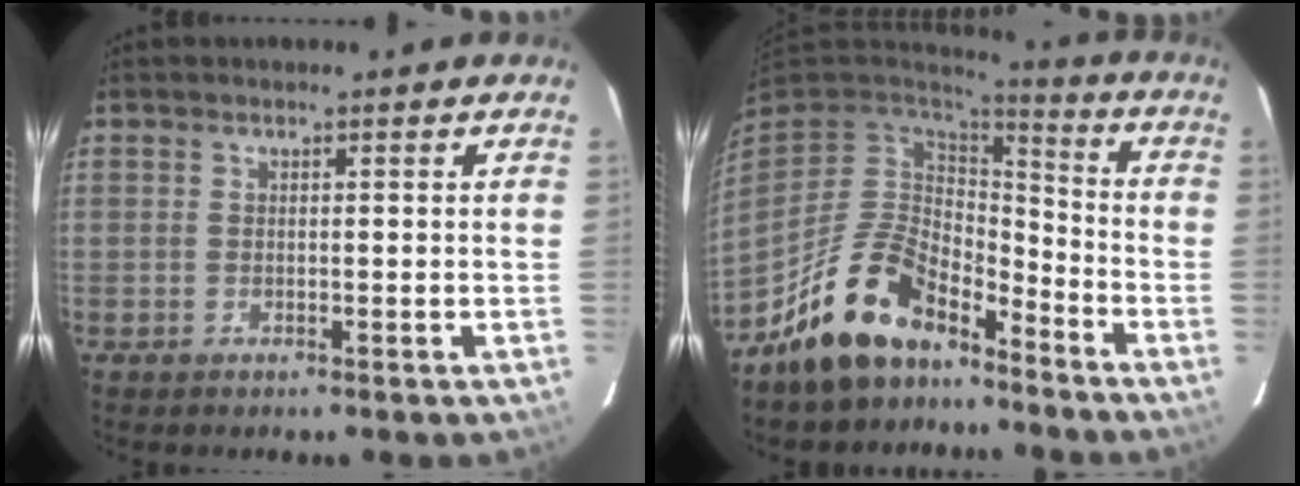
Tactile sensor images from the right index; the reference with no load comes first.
{"total": 14.7, "force": [-10.5, 7.1, 7.5], "torque": [-0.164, 0.008, -0.177]}